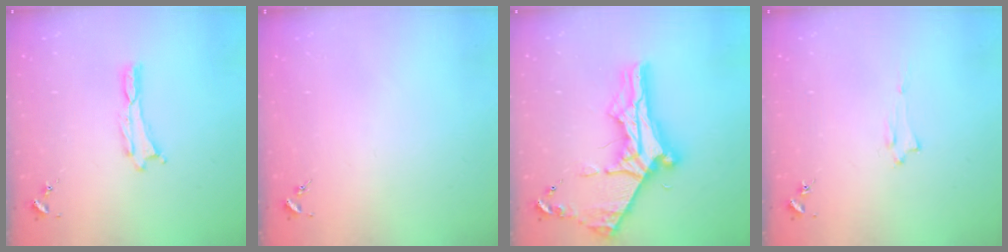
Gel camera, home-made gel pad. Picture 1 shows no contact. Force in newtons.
{"total": 0.0}
{"total": 10.7, "press": 10.6, "slide": 1.4}
{"total": 1.4, "press": 1.4, "slide": 0.2}